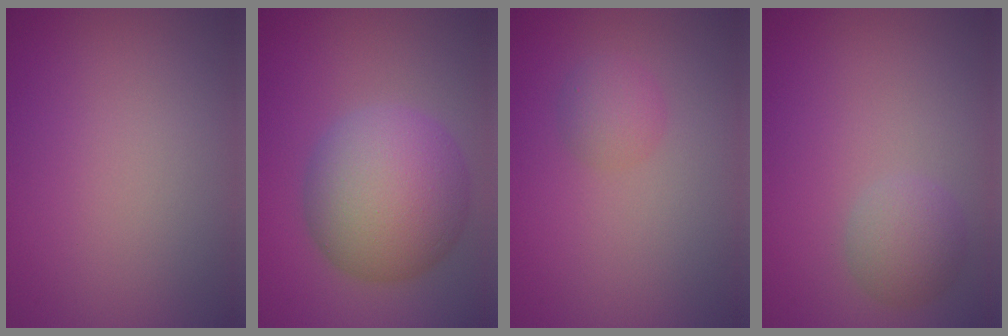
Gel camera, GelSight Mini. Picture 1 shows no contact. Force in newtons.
{"total": 9.0, "press": 9.0, "slide": 0.4}
{"total": 1.7, "press": 1.7, "slide": 0.1}
{"total": 2.7, "press": 2.7, "slide": 0.1}